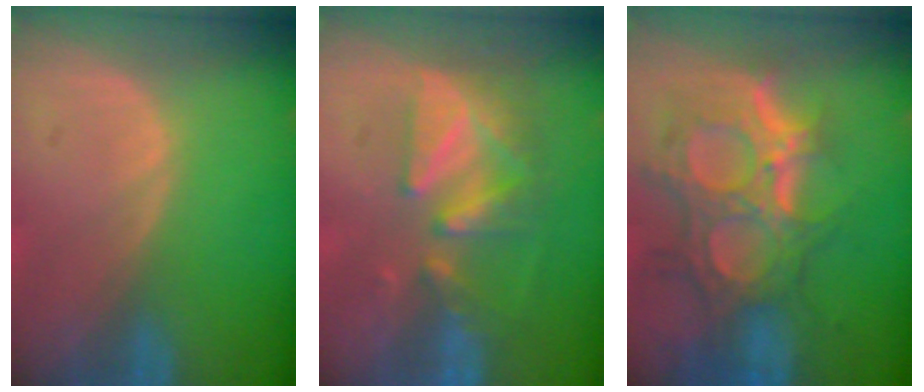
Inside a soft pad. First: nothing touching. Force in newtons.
{"total": 8.9, "press": 7.8, "slide": 4.3}
{"total": 12.1, "press": 10.8, "slide": 5.5}